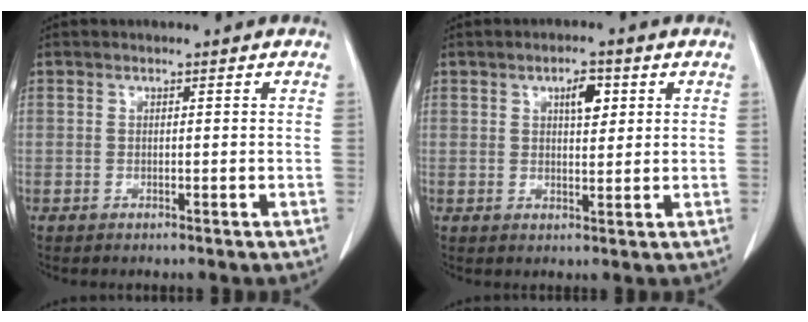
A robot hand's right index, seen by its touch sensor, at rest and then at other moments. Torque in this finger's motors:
{"motor_torque": [0.12, 0.11, 0.03, 0.02]}